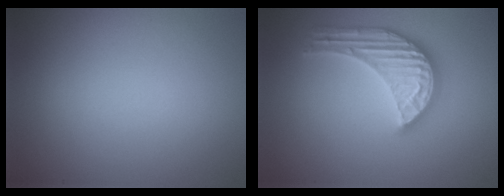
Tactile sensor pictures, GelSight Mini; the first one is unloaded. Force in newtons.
{"total": 4.2, "press": 4.1, "slide": 0.5}